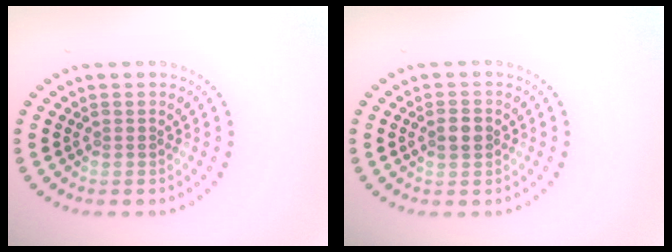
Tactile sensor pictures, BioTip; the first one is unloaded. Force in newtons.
{"total": 1.6, "press": 1.6, "slide": 0.1}